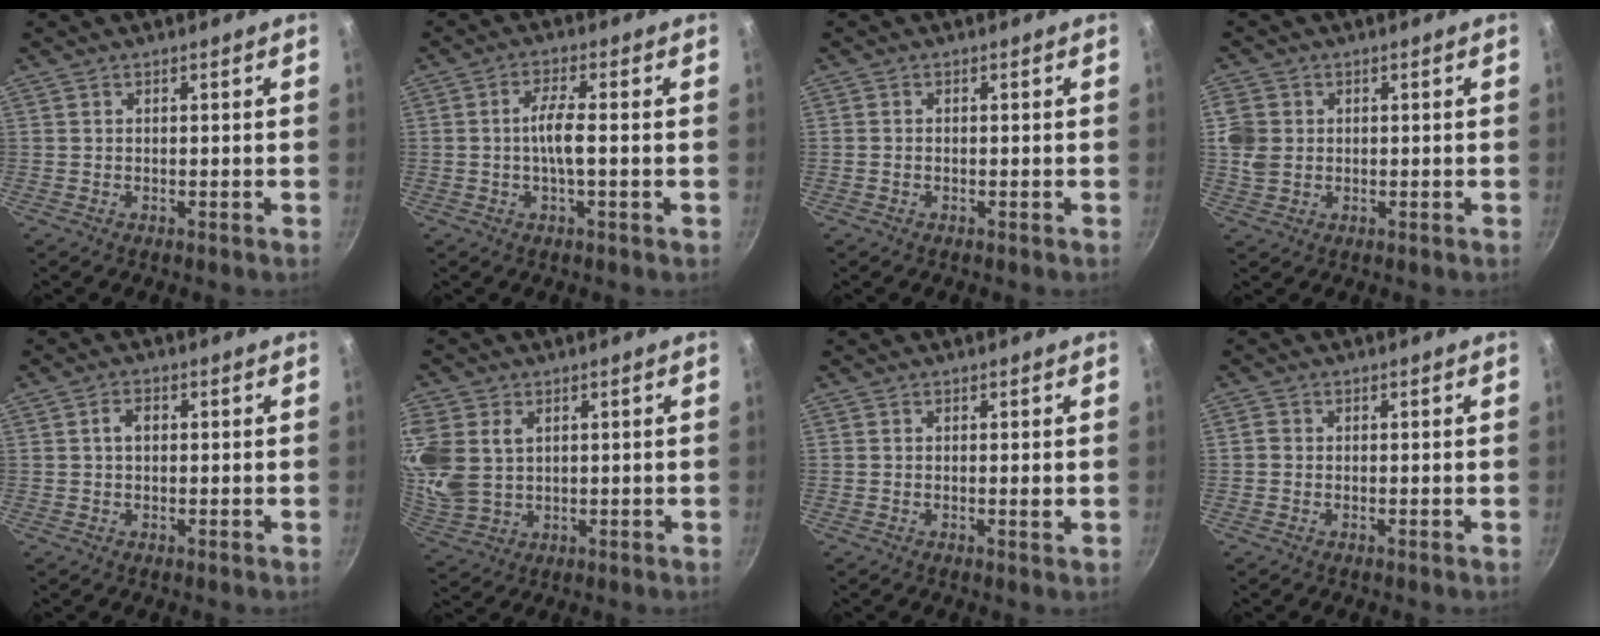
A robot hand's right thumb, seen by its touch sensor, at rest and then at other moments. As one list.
[{"total": 4.9, "force": [-0.5, 0.7, 4.8], "torque": [-0.101, 0.009, -0.015]}, {"total": 0.6, "force": [-0.2, 0.4, 0.4], "torque": [-0.007, 0.003, -0.006]}, {"total": 5.3, "force": [0.6, 4.4, 2.8], "torque": [-0.048, -0.005, 0.010]}, {"total": 2.6, "force": [0.3, 1.8, 1.8], "torque": [-0.023, 0.007, 0.003]}, {"total": 14.2, "force": [3.3, 10.8, 8.6], "torque": [-0.207, 0.004, 0.075]}, {"total": 1.3, "force": [0.0, 0.1, 1.3], "torque": [-0.022, -0.004, -0.001]}, {"total": 1.2, "force": [-0.2, 1.1, 0.4], "torque": [-0.006, 0.003, -0.008]}]